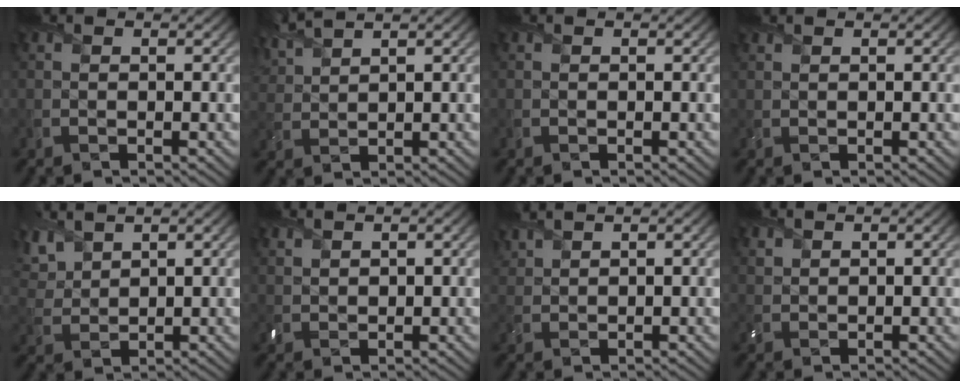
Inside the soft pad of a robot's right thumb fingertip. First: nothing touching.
{"total": 4.0, "force": [3.6, 0.6, 1.7], "torque": [-0.052, 0.016, 0.079]}
{"total": 0.0}
{"total": 0.6, "force": [0.6, 0.0, 0.1], "torque": [-0.007, 0.003, 0.016]}
{"total": 5.3, "force": [3.8, 2.4, 2.8], "torque": [-0.083, 0.011, 0.081]}
{"total": 1.7, "force": [1.4, 0.8, 0.7], "torque": [-0.021, 0.003, 0.035]}
{"total": 2.4, "force": [2.3, 0.4, 0.7], "torque": [-0.022, 0.011, 0.053]}
{"total": 1.3, "force": [1.1, 0.7, 0.3], "torque": [-0.012, 0.001, 0.027]}